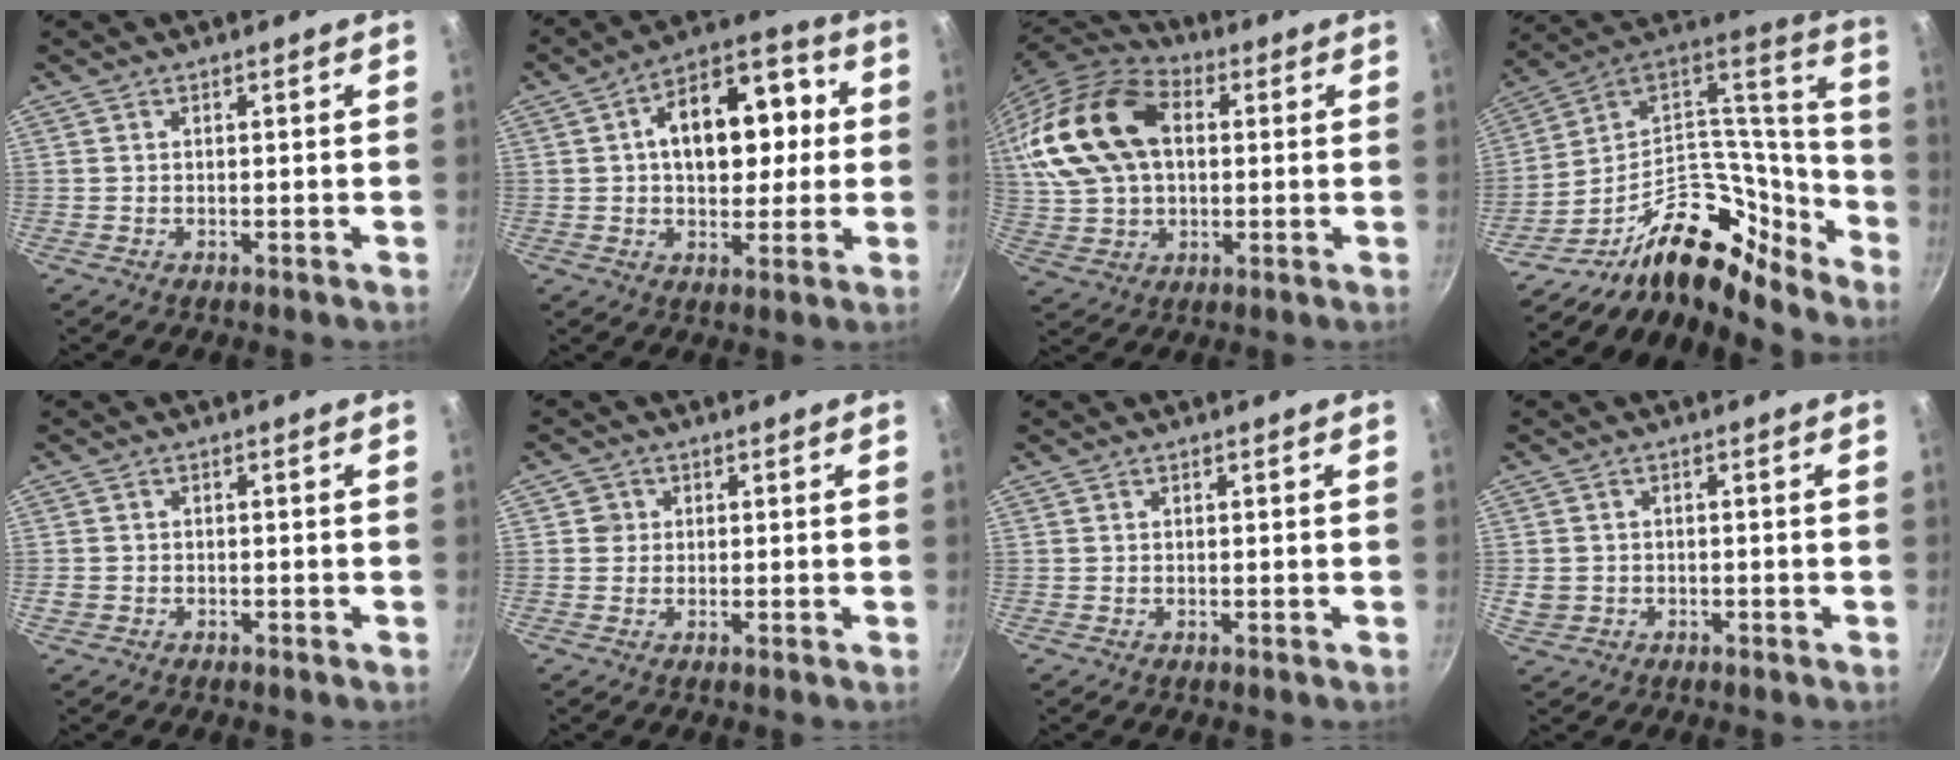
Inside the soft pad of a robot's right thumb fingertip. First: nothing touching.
{"total": 16.8, "force": [2.2, 10.7, 12.8], "torque": [-0.146, 0.028, 0.022]}
{"total": 20.5, "force": [4.2, 14.0, 14.3], "torque": [-0.269, 0.020, 0.074]}
{"total": 22.9, "force": [-16.5, 11.2, 11.1], "torque": [-0.091, 0.133, -0.283]}
{"total": 1.5, "force": [-0.7, 1.2, 0.5], "torque": [-0.013, 0.005, -0.009]}
{"total": 2.3, "force": [0.4, 2.2, 0.4], "torque": [0.007, 0.004, 0.002]}
{"total": 0.0}
{"total": 3.3, "force": [-0.6, 2.9, 1.4], "torque": [-0.026, 0.008, -0.005]}